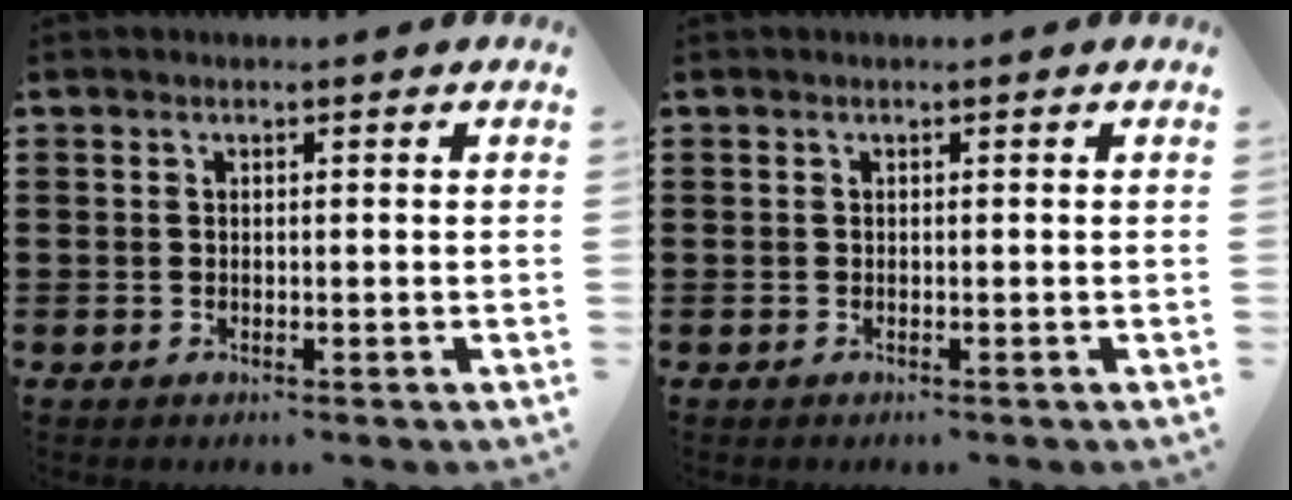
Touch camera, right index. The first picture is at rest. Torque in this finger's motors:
{"motor_torque": [-0.02, -0.02, -0.01, -0.05]}